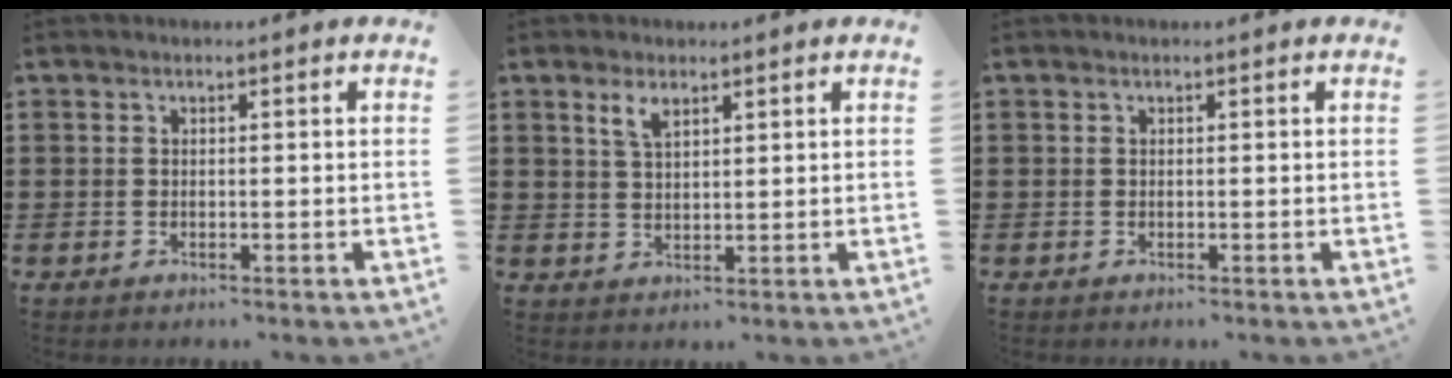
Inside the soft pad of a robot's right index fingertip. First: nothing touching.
{"total": 2.8, "force": [1.8, 1.1, 1.8], "torque": [-0.040, 0.005, 0.032]}
{"total": 0.0}